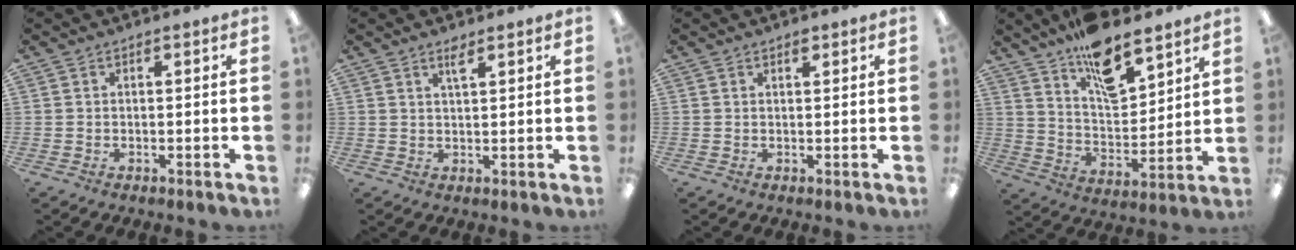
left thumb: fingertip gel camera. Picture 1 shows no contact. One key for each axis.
{"total": 2.8, "fx": 2.1, "fy": 0.7, "fz": 1.7, "tx": -0.032, "ty": 0.000, "tz": 0.035}
{"total": 1.2, "fx": 1.0, "fy": 0.5, "fz": 0.5, "tx": -0.003, "ty": -0.003, "tz": 0.016}
{"total": 14.0, "fx": 10.8, "fy": 5.5, "fz": 7.0, "tx": -0.106, "ty": -0.071, "tz": 0.191}